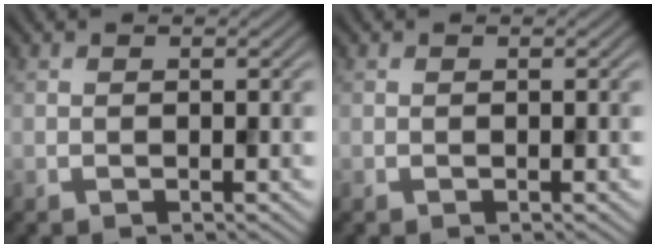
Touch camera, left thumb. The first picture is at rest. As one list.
[{"total": 0.0}]